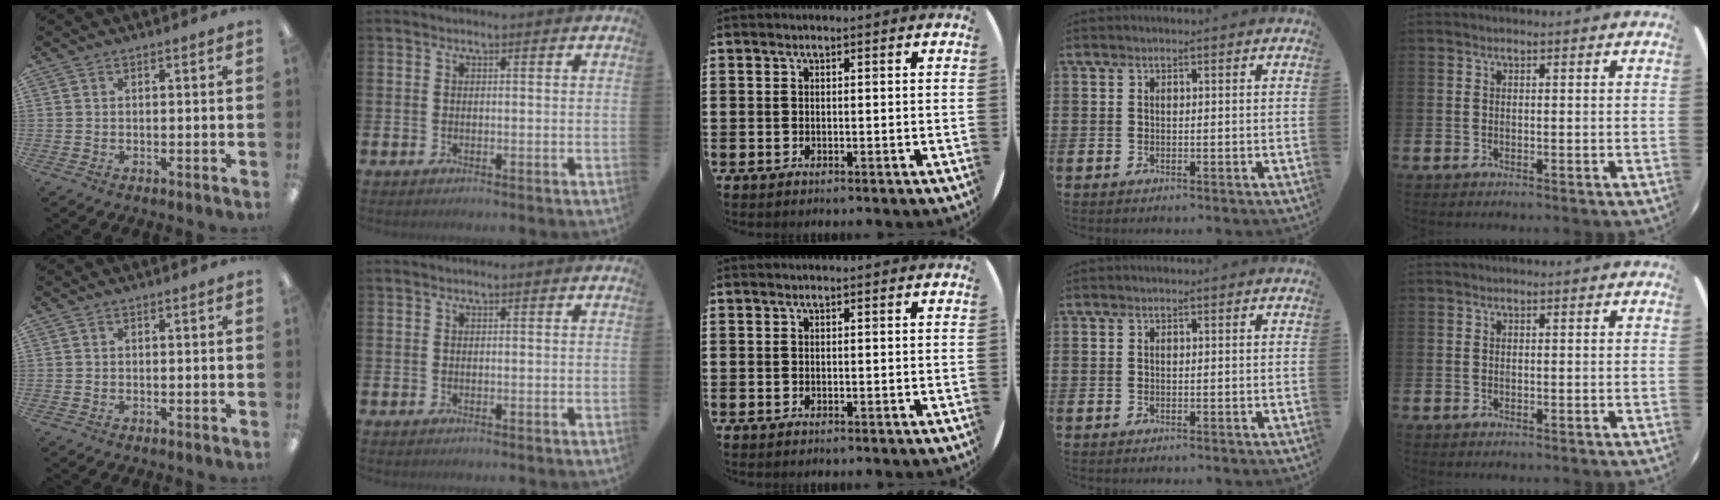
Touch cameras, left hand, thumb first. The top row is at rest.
{}